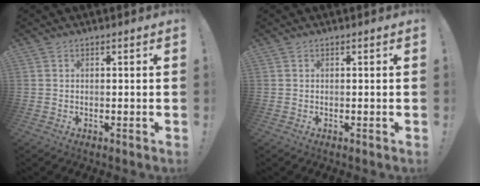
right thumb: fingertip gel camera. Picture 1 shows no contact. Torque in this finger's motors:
{"motor_torque": [-0.07, 0.07, -0.14, 0.14, 0.03]}